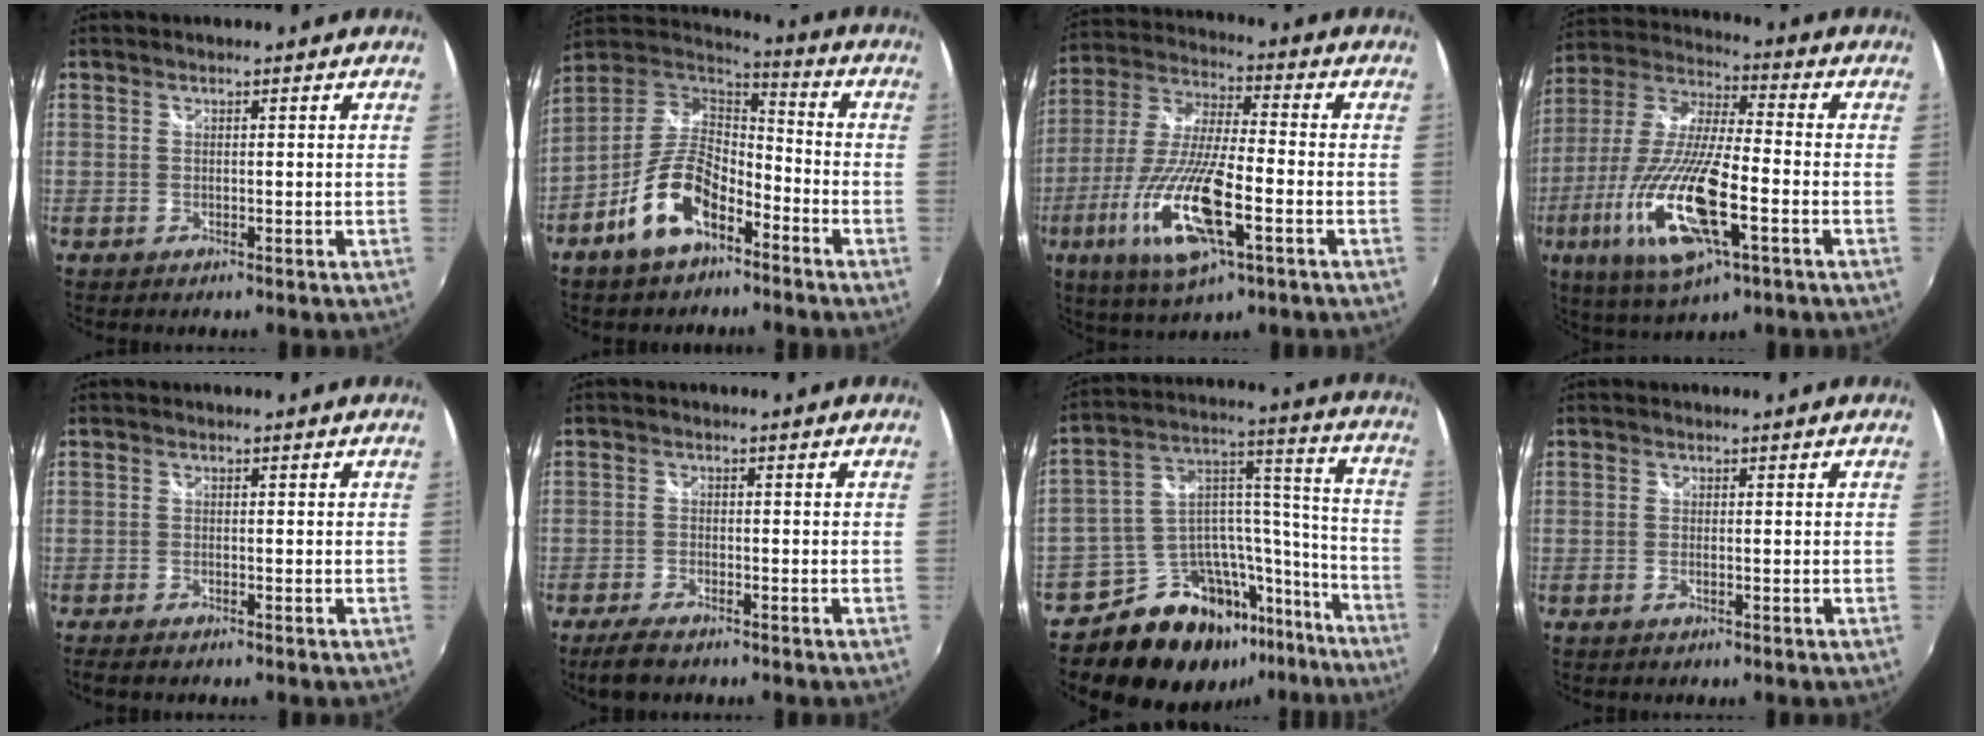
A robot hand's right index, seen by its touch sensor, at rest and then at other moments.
{"total": 13.9, "force": [-7.4, 6.9, 9.5], "torque": [-0.198, 0.006, -0.135]}
{"total": 18.6, "force": [-7.1, 4.8, 16.5], "torque": [-0.343, -0.031, -0.135]}
{"total": 21.0, "force": [-7.6, 5.6, 18.7], "torque": [-0.383, -0.039, -0.145]}
{"total": 2.5, "force": [-2.1, 0.7, 1.2], "torque": [-0.029, -0.012, -0.038]}
{"total": 4.9, "force": [-3.9, 1.5, 2.7], "torque": [-0.071, -0.012, -0.073]}
{"total": 23.0, "force": [-15.9, 13.3, 10.0], "torque": [-0.177, 0.077, -0.219]}
{"total": 0.9, "force": [-0.3, 0.2, 0.9], "torque": [-0.018, -0.001, -0.007]}